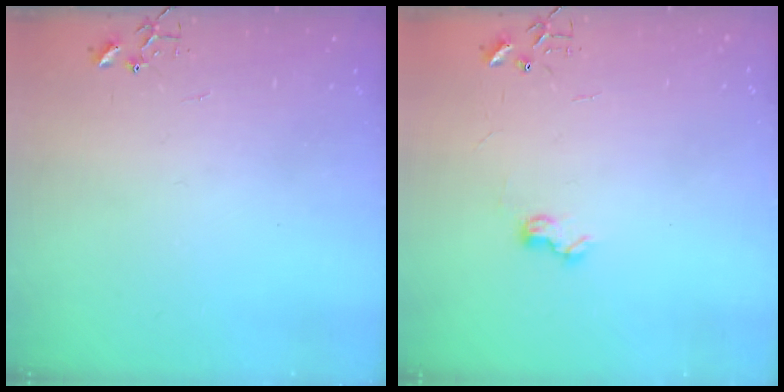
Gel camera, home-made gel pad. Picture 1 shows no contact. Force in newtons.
{"total": 7.2, "press": 7.2, "slide": 0.6}